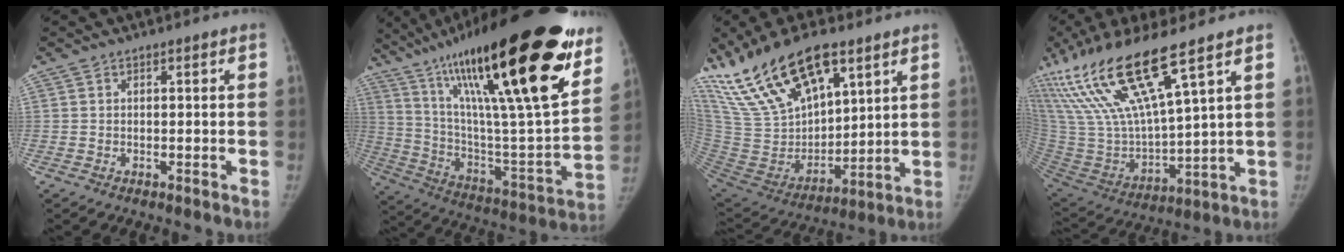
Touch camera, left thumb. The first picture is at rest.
{"total": 38.9, "force": [23.5, 8.0, 29.9], "torque": [-0.427, -0.049, 0.392]}
{"total": 23.4, "force": [15.1, 10.0, 14.9], "torque": [-0.259, -0.054, 0.294]}
{"total": 23.9, "force": [14.3, 5.1, 18.5], "torque": [-0.385, -0.044, 0.281]}